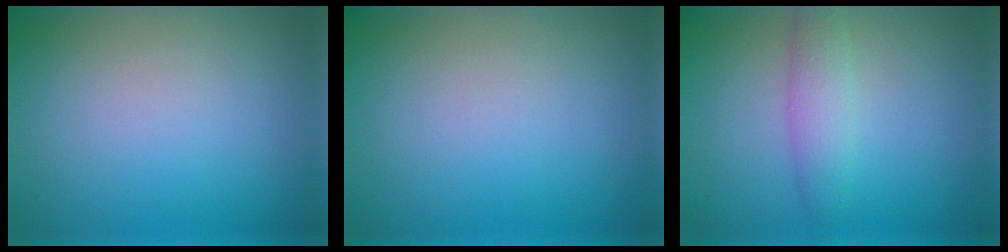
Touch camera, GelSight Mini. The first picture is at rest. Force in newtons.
{"total": 0.0}
{"total": 2.5, "press": 2.5, "slide": 0.1}